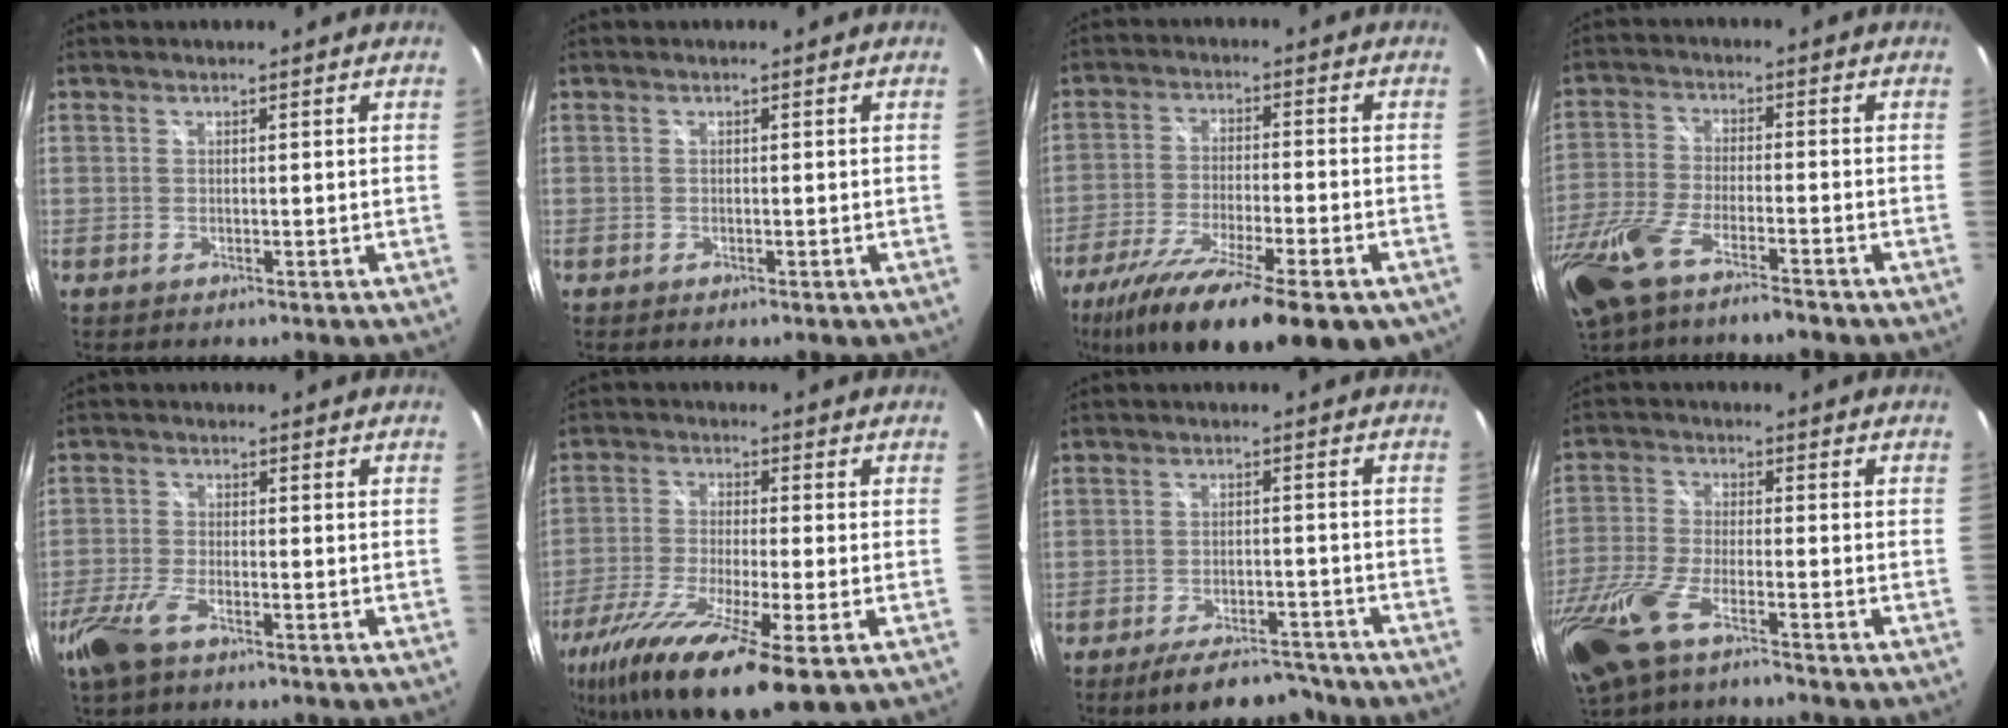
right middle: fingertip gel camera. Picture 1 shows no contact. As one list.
[{"total": 0.0}, {"total": 21.6, "force": [-14.5, 5.2, 15.2], "torque": [-0.275, -0.061, -0.231]}, {"total": 14.3, "force": [-10.2, 3.9, 9.3], "torque": [-0.220, -0.039, -0.198]}, {"total": 7.3, "force": [-4.8, 2.6, 4.9], "torque": [-0.127, -0.015, -0.096]}, {"total": 18.0, "force": [-10.1, 3.6, 14.5], "torque": [-0.289, -0.066, -0.181]}, {"total": 9.5, "force": [-8.0, 3.0, 4.0], "torque": [-0.083, 0.005, -0.114]}, {"total": 14.3, "force": [-9.9, 3.7, 9.6], "torque": [-0.224, -0.040, -0.197]}]